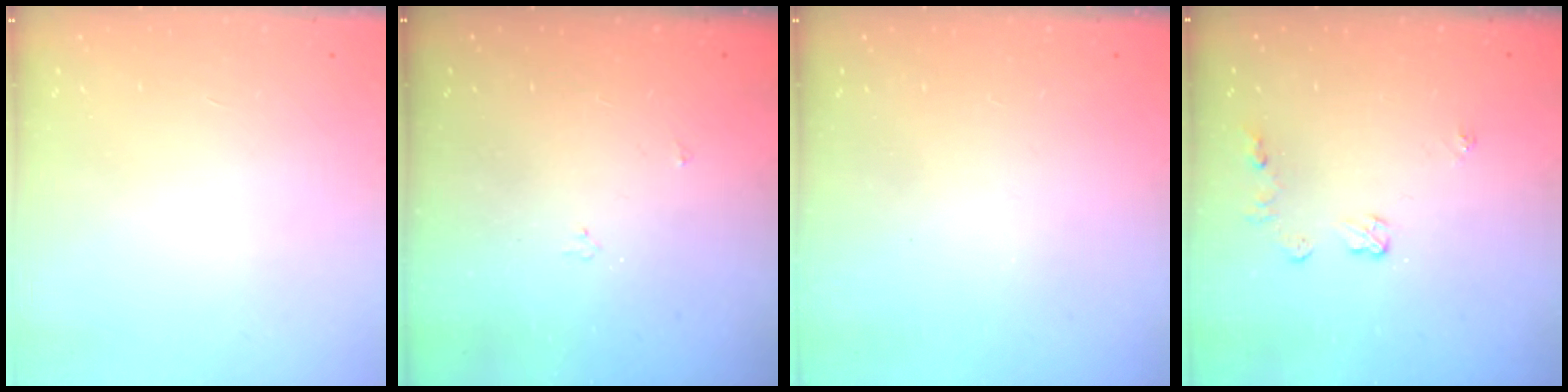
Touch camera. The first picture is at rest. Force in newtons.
{"total": 3.0, "press": 3.0, "slide": 0.5}
{"total": 0.0}
{"total": 5.3, "press": 5.2, "slide": 0.3}